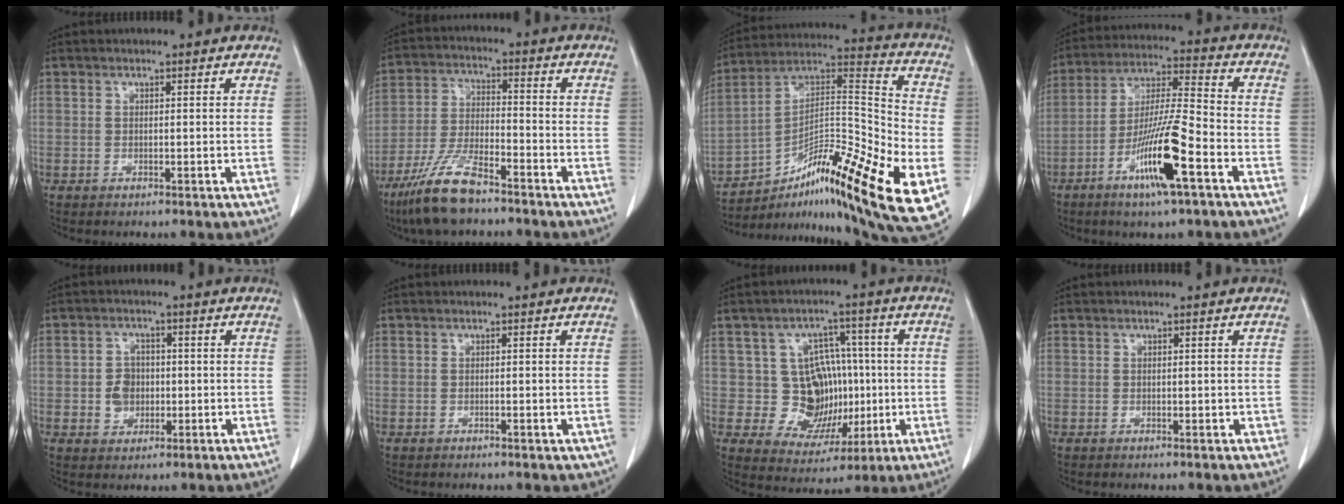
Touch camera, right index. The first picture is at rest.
{"total": 10.7, "force": [-7.9, 2.2, 6.9], "torque": [-0.147, -0.021, -0.151]}
{"total": 27.2, "force": [-10.9, 4.9, 24.4], "torque": [-0.341, 0.011, -0.164]}
{"total": 13.3, "force": [-6.2, 0.5, 11.7], "torque": [-0.225, -0.012, -0.116]}
{"total": 4.1, "force": [-0.4, 3.6, 1.9], "torque": [-0.032, 0.009, -0.004]}
{"total": 1.0, "force": [-0.3, 0.6, 0.7], "torque": [-0.013, 0.002, 0.001]}
{"total": 10.2, "force": [0.0, 8.7, 5.4], "torque": [-0.073, 0.030, 0.020]}
{"total": 0.5, "force": [0.0, 0.4, 0.4], "torque": [-0.003, 0.000, 0.002]}